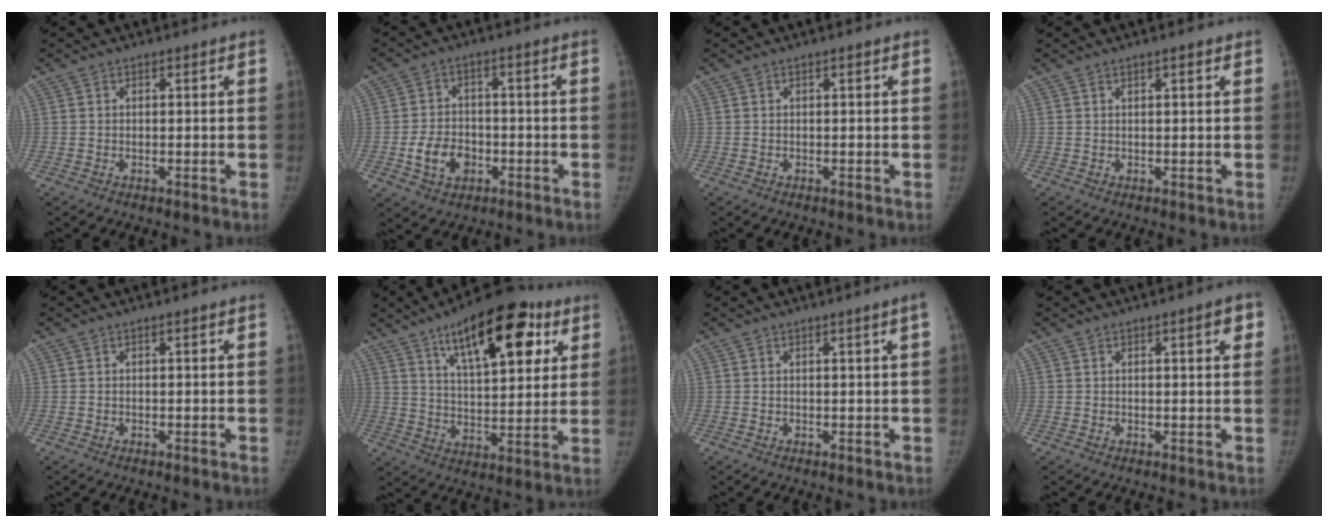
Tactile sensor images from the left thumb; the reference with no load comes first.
{"total": 7.4, "force": [-2.6, 5.5, 4.1], "torque": [-0.057, 0.016, -0.041]}
{"total": 0.0}
{"total": 0.9, "force": [0.6, 0.2, 0.7], "torque": [-0.007, -0.001, 0.009]}
{"total": 0.0}
{"total": 20.7, "force": [10.2, 8.8, 15.8], "torque": [-0.194, -0.026, 0.160]}
{"total": 1.4, "force": [0.6, -0.6, 1.2], "torque": [-0.018, -0.003, 0.014]}
{"total": 3.1, "force": [1.3, 0.6, 2.8], "torque": [-0.029, -0.001, 0.015]}